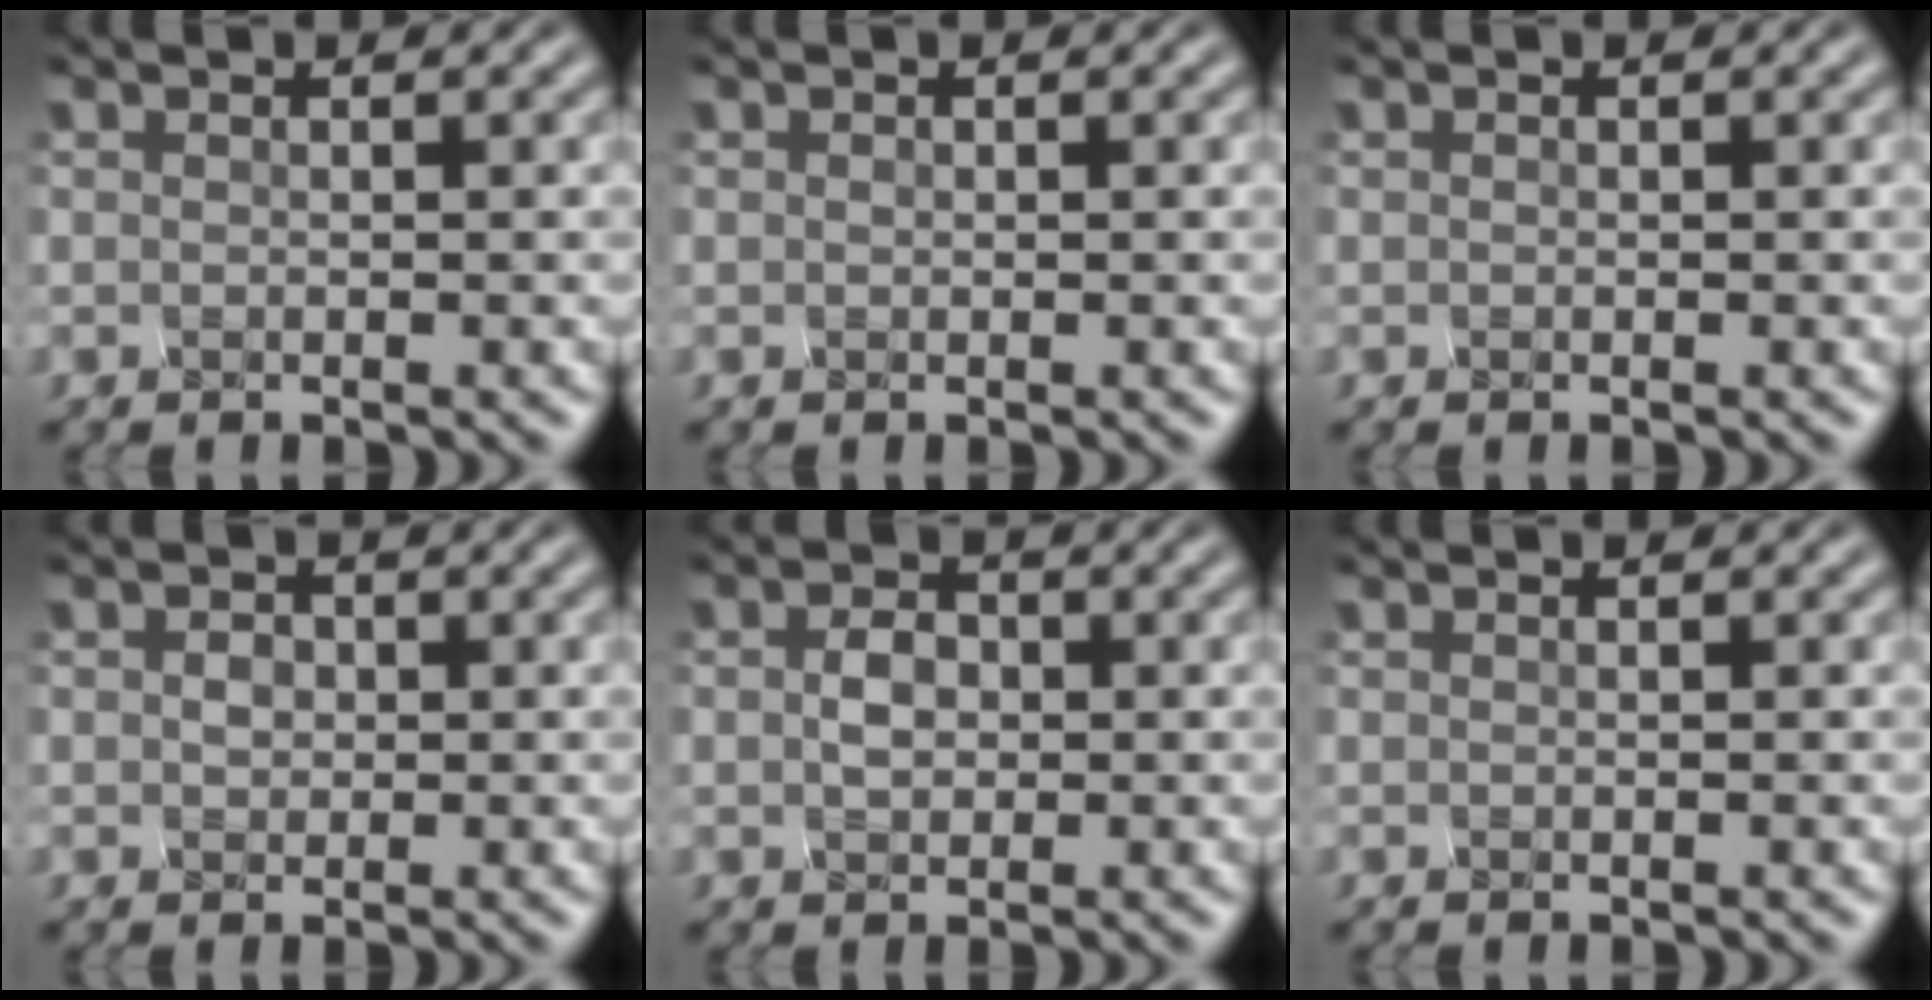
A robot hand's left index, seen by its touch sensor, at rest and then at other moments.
{"total": 1.2, "force": [-0.1, -0.8, -0.9], "torque": [-0.001, -0.003, 0.017]}
{"total": 0.7, "force": [-0.2, -0.4, -0.5], "torque": [-0.002, -0.005, 0.011]}
{"total": 1.4, "force": [-0.2, -0.6, -1.2], "torque": [-0.011, 0.000, 0.019]}
{"total": 0.7, "force": [-0.1, -0.2, -0.7], "torque": [-0.023, 0.000, 0.020]}
{"total": 0.0}